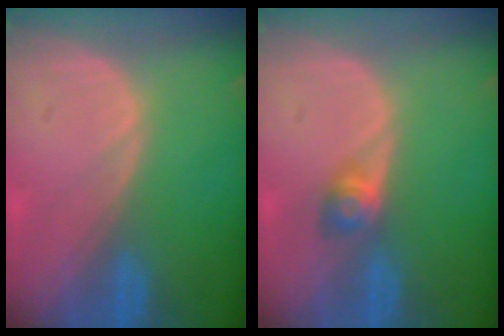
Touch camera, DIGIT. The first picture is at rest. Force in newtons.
{"total": 2.8, "press": 2.6, "slide": 1.2}